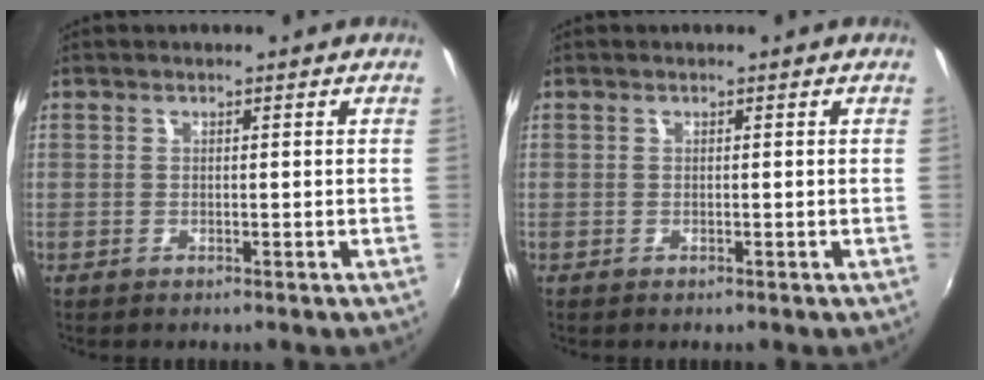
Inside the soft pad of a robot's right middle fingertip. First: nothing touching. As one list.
[{"total": 0.0}]